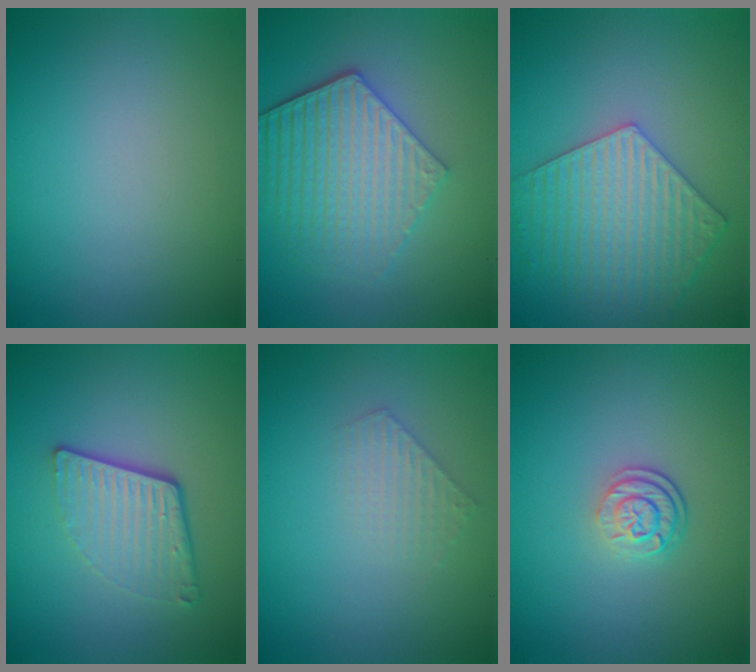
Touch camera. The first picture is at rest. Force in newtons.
{"total": 5.1, "press": 4.3, "slide": 2.8}
{"total": 5.9, "press": 5.1, "slide": 3.0}
{"total": 4.5, "press": 2.9, "slide": 3.4}
{"total": 1.5, "press": 1.5, "slide": 0.3}
{"total": 2.7, "press": 2.0, "slide": 1.8}